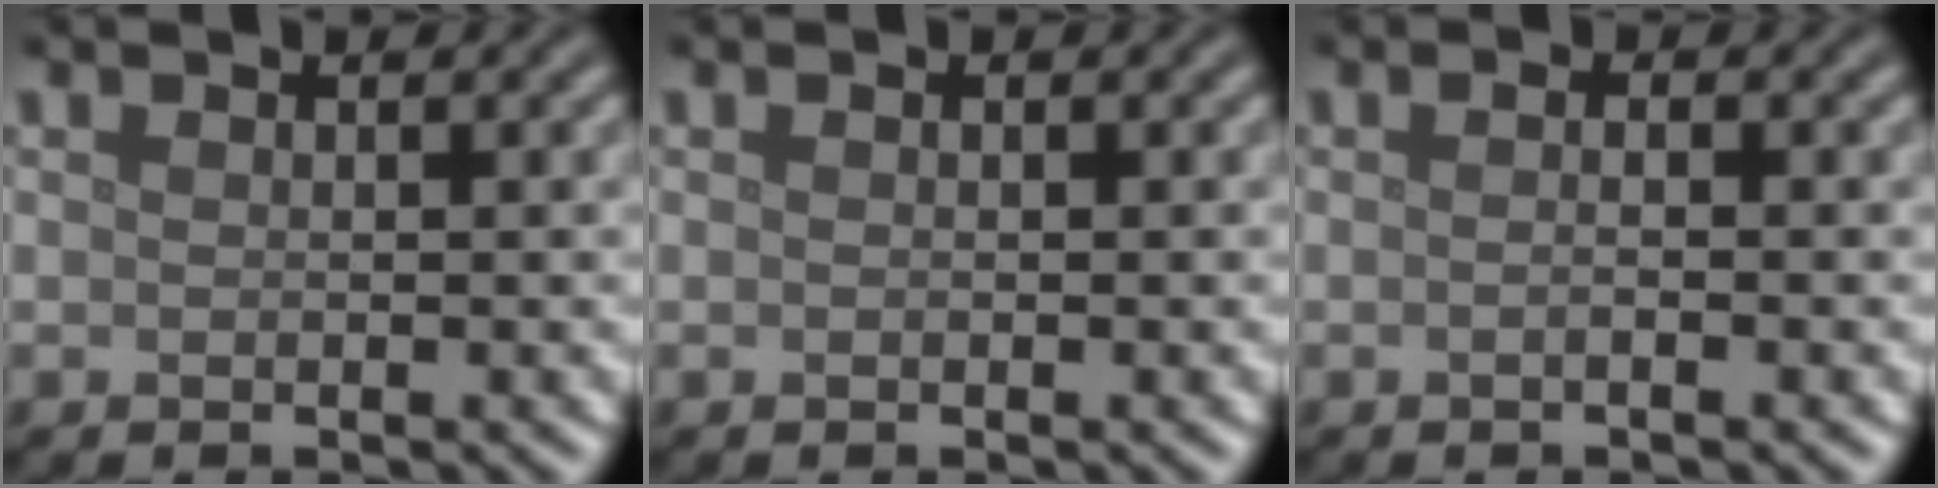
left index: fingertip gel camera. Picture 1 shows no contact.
{"total": 0.0}
{"total": 1.3, "force": [0.0, 0.5, 1.2], "torque": [-0.003, -0.009, -0.011]}